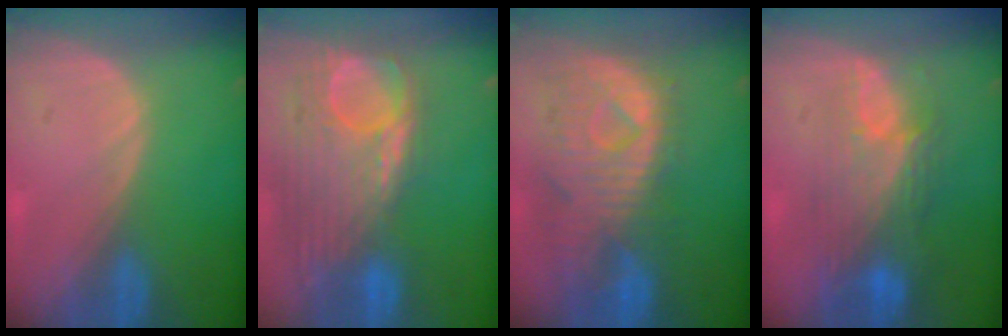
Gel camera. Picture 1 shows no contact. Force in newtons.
{"total": 12.6, "press": 10.6, "slide": 6.8}
{"total": 11.2, "press": 9.7, "slide": 5.4}
{"total": 9.8, "press": 8.3, "slide": 5.1}